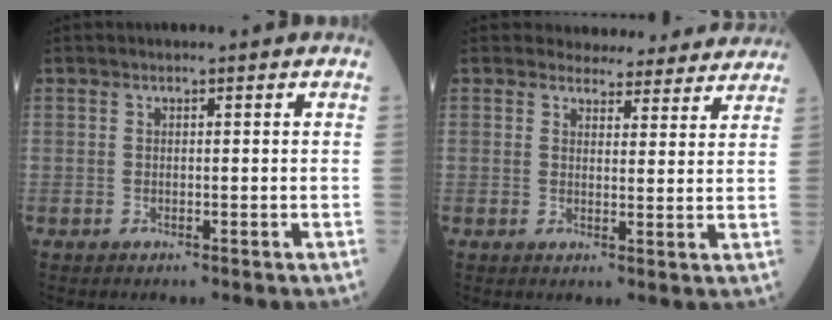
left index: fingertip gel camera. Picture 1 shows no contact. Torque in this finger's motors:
{"motor_torque": [0.28, -0.33, -0.04, -0.03]}